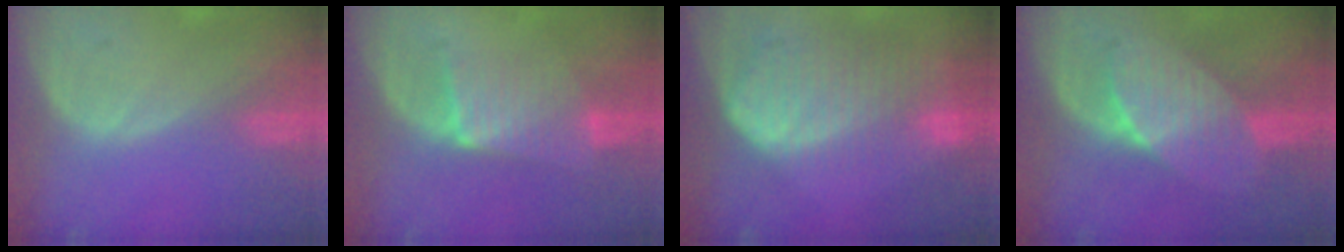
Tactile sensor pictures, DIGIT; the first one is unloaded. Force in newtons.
{"total": 6.2, "press": 5.9, "slide": 1.8}
{"total": 10.1, "press": 8.7, "slide": 5.2}
{"total": 7.4, "press": 6.9, "slide": 2.5}